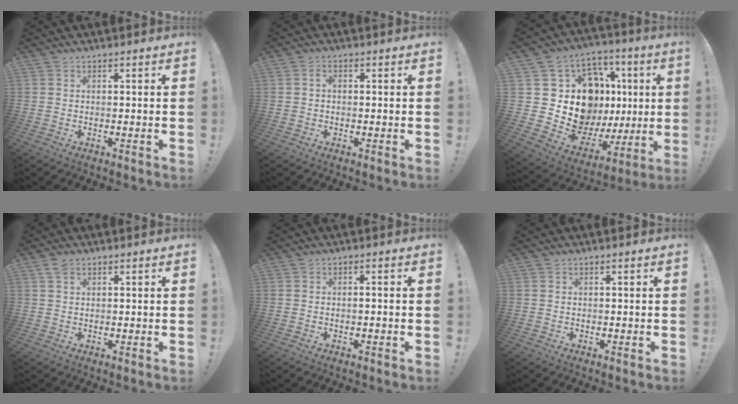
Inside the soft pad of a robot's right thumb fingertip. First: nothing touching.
{"total": 1.3, "force": [-0.3, 0.9, 0.9], "torque": [-0.019, 0.007, -0.005]}
{"total": 18.1, "force": [4.9, 14.2, 10.1], "torque": [-0.163, -0.044, 0.132]}
{"total": 2.0, "force": [1.3, 1.1, 1.1], "torque": [-0.023, 0.000, 0.023]}
{"total": 1.1, "force": [-0.6, -0.1, 0.9], "torque": [-0.017, 0.000, -0.010]}
{"total": 0.0}